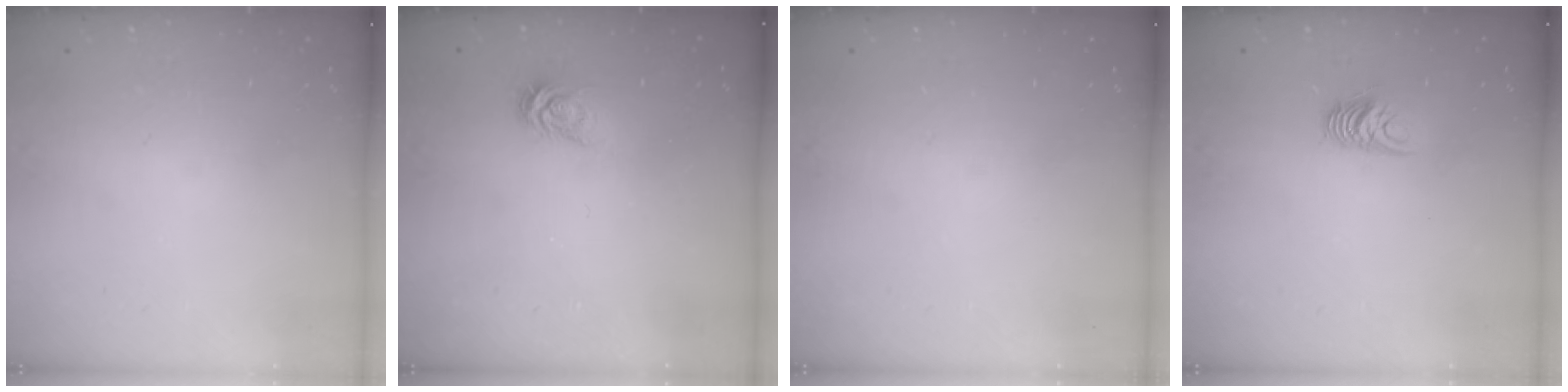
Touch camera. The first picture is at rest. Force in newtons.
{"total": 5.0, "press": 5.0, "slide": 0.1}
{"total": 0.0}
{"total": 6.2, "press": 6.2, "slide": 0.4}